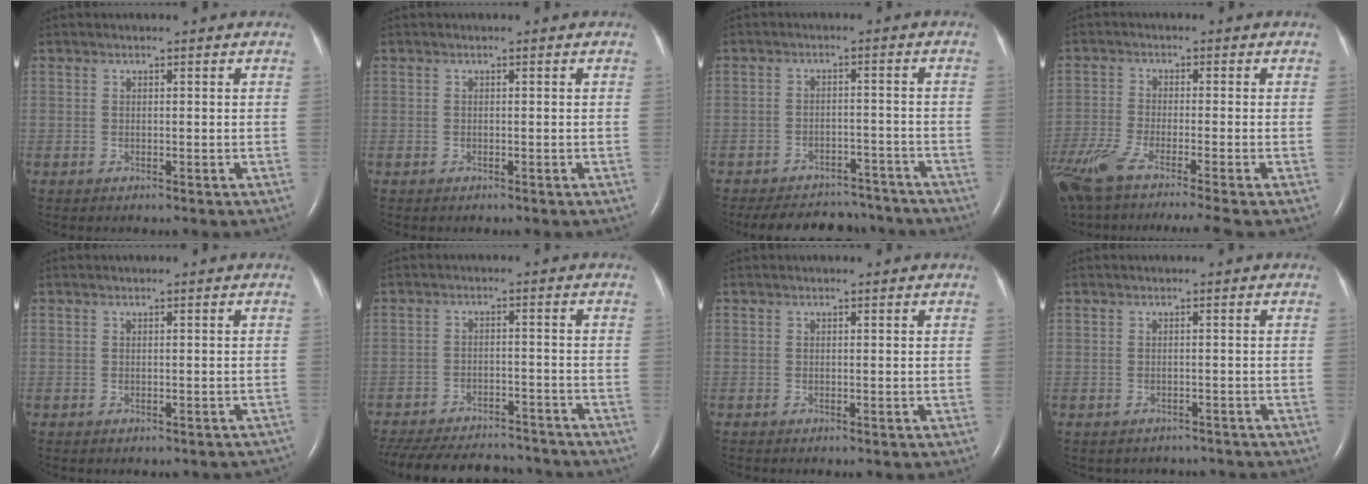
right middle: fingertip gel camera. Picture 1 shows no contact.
{"total": 0.0}
{"total": 14.0, "force": [-12.6, 4.9, 3.6], "torque": [-0.068, 0.007, -0.161]}
{"total": 14.1, "force": [-11.1, -0.2, 8.6], "torque": [-0.167, -0.042, -0.187]}
{"total": 2.8, "force": [-2.3, 1.3, 0.9], "torque": [-0.001, 0.007, -0.020]}
{"total": 20.9, "force": [-18.4, 6.2, 7.7], "torque": [-0.200, -0.027, -0.256]}
{"total": 0.0}
{"total": 3.8, "force": [-3.4, 1.8, 0.1], "torque": [-0.006, 0.009, -0.037]}